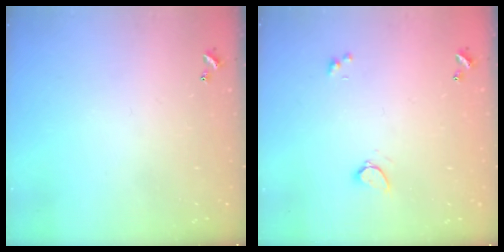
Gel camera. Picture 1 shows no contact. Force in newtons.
{"total": 0.6, "press": 0.6, "slide": 0.2}